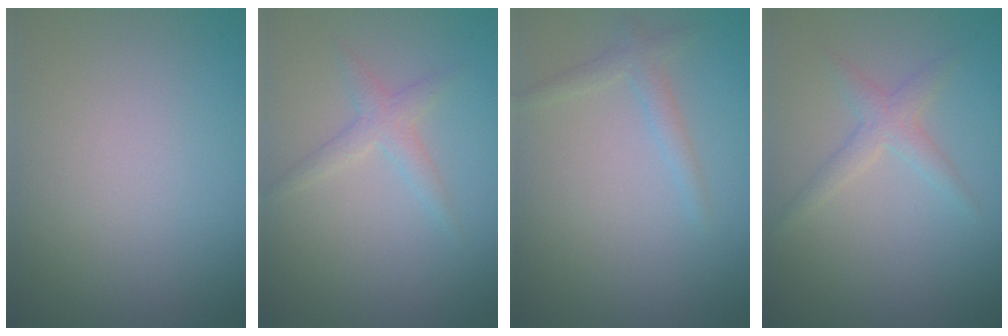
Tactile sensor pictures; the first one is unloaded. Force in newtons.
{"total": 1.9, "press": 1.9, "slide": 0.0}
{"total": 1.5, "press": 1.5, "slide": 0.1}
{"total": 1.9, "press": 1.9, "slide": 0.1}